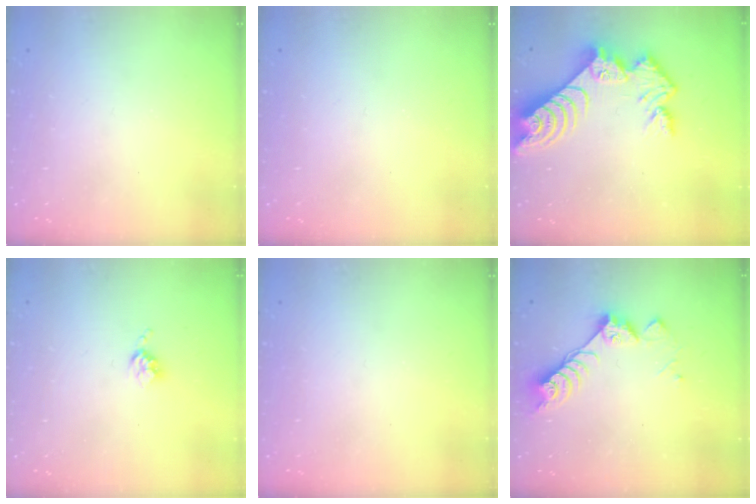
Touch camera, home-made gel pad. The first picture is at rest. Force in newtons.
{"total": 0.0}
{"total": 12.8, "press": 12.8, "slide": 1.0}
{"total": 3.6, "press": 3.6, "slide": 0.4}
{"total": 0.0}
{"total": 8.3, "press": 8.2, "slide": 0.7}